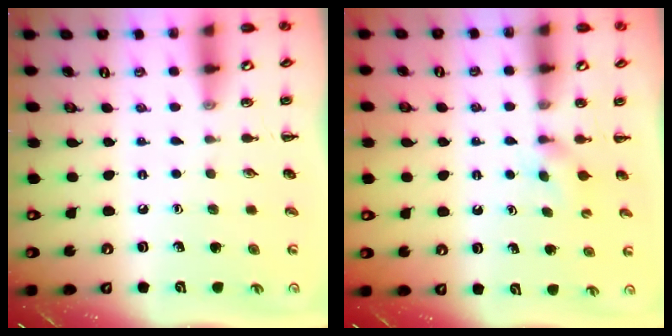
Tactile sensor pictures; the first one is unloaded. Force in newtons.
{"total": 2.5, "press": 2.4, "slide": 0.9}